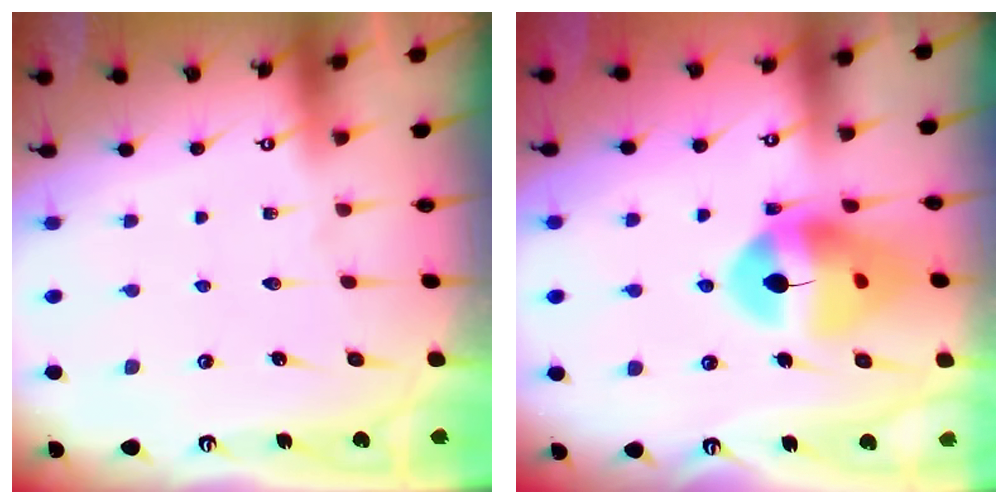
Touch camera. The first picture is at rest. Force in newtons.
{"total": 14.0, "press": 13.9, "slide": 1.5}